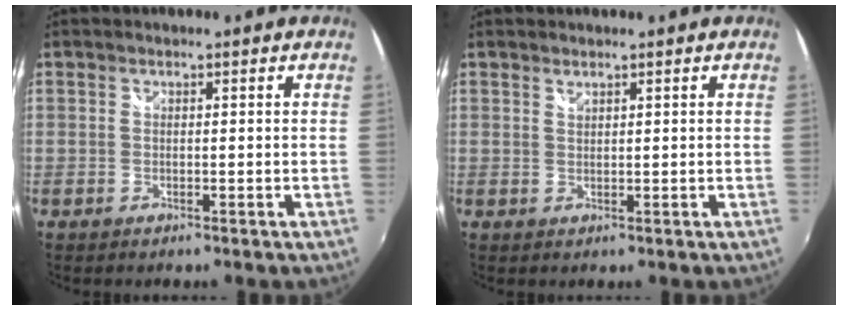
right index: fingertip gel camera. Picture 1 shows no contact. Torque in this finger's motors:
{"motor_torque": [-0.10, 0.11, -0.05, 0.00]}